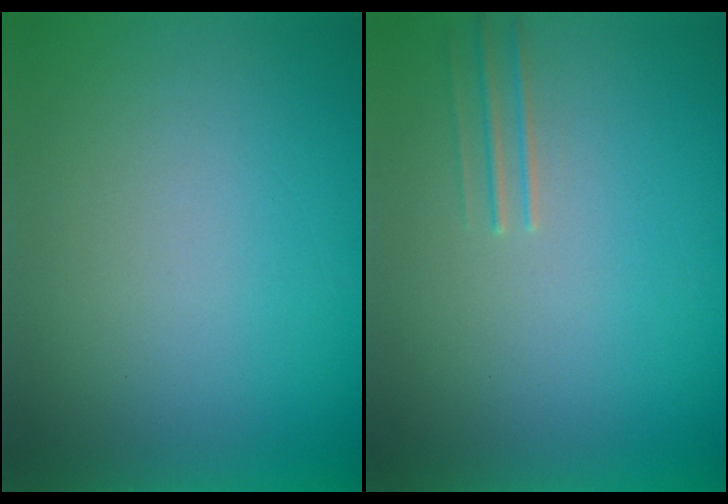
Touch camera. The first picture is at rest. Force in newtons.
{"total": 1.2}